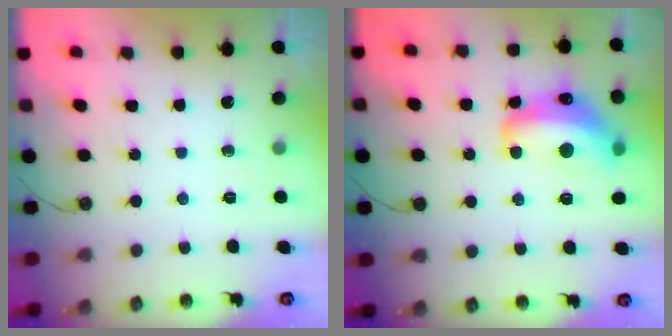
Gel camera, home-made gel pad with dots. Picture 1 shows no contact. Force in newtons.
{"total": 10.2, "press": 10.2, "slide": 0.9}